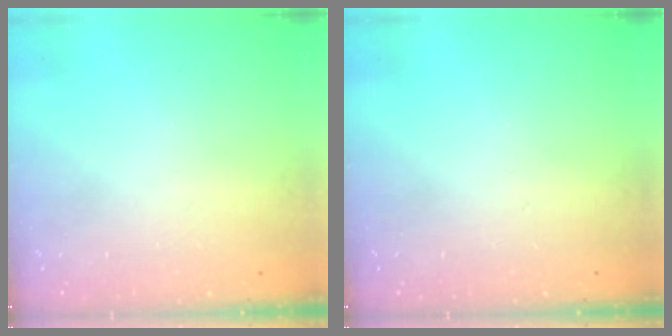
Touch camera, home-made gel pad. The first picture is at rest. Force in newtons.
{"total": 0.0}